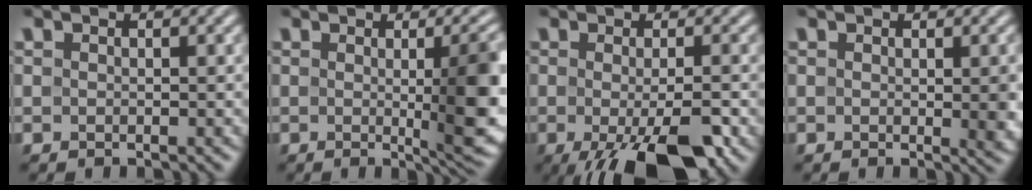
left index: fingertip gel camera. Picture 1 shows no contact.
{"total": 9.0, "force": [-0.4, 2.3, 8.7], "torque": [-0.085, -0.006, -0.002]}
{"total": 8.6, "force": [-3.9, 2.4, 7.3], "torque": [-0.113, -0.013, -0.054]}
{"total": 2.2, "force": [0.0, 0.4, 2.2], "torque": [-0.026, -0.005, 0.001]}